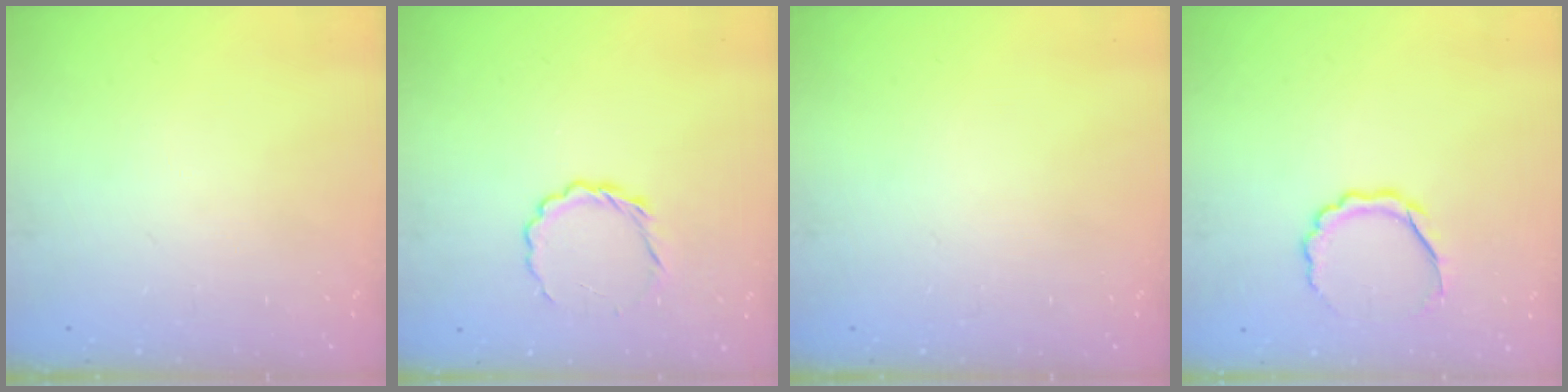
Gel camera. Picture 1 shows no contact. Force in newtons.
{"total": 4.9, "press": 4.8, "slide": 1.1}
{"total": 0.0}
{"total": 6.5, "press": 6.4, "slide": 0.5}